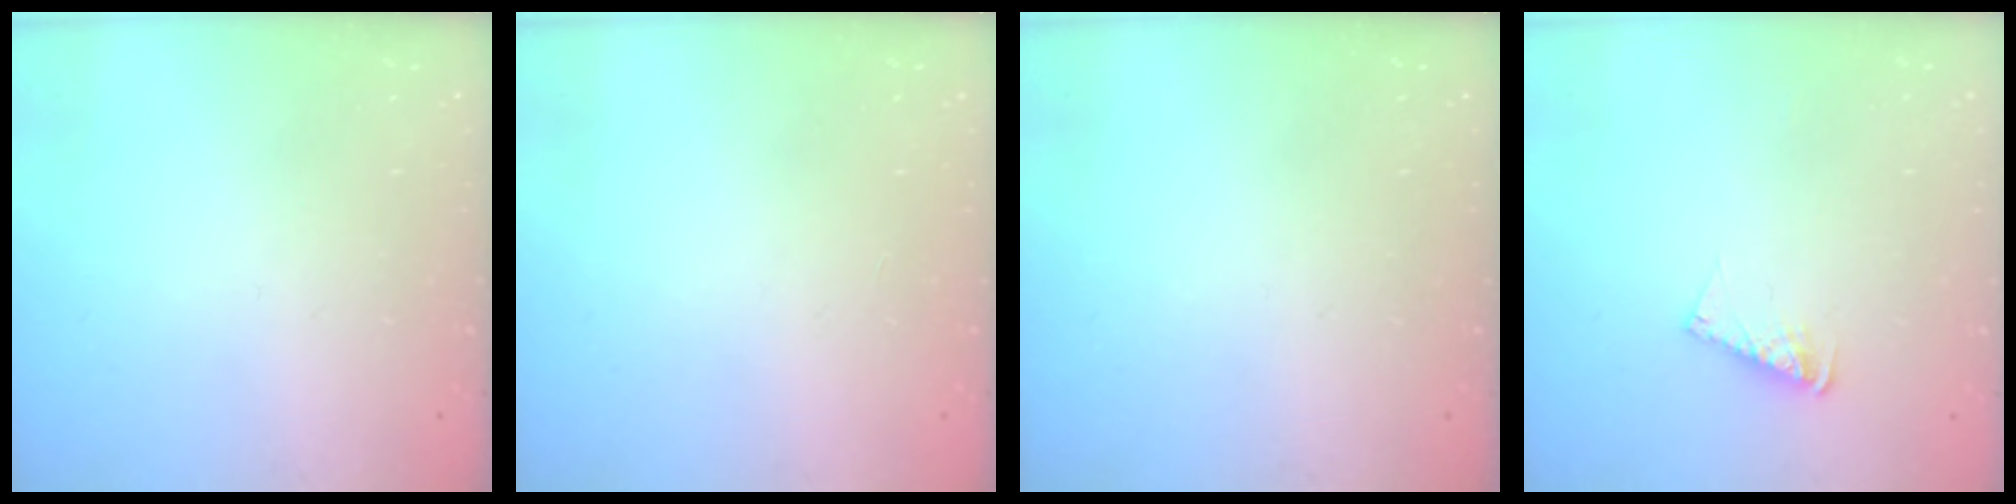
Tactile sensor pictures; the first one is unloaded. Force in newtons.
{"total": 0.0}
{"total": 0.0}
{"total": 5.4, "press": 5.4, "slide": 0.4}